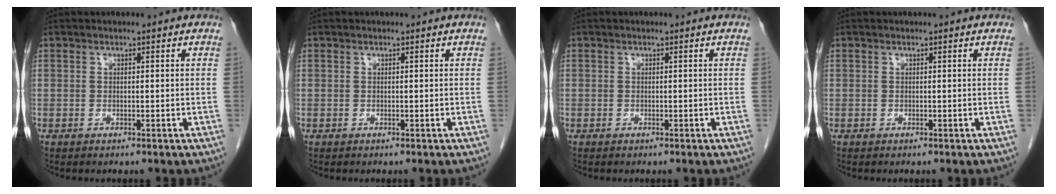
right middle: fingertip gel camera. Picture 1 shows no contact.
{"total": 0.0}
{"total": 0.0}
{"total": 0.0}